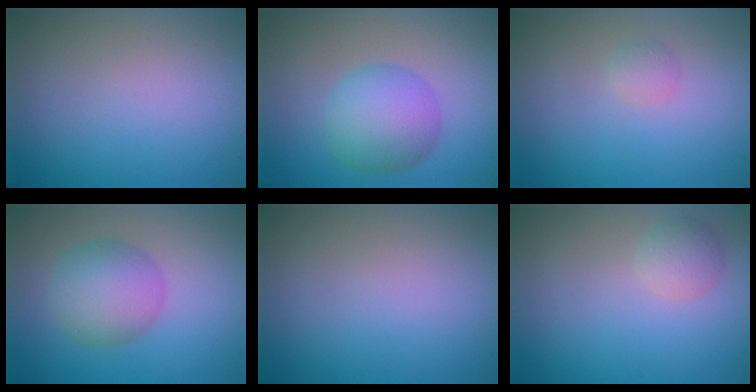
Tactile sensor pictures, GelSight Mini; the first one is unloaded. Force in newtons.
{"total": 5.0, "press": 5.0, "slide": 0.1}
{"total": 0.9, "press": 0.9, "slide": 0.0}
{"total": 4.9, "press": 4.9, "slide": 0.1}
{"total": 0.0}
{"total": 1.6, "press": 1.6, "slide": 0.1}